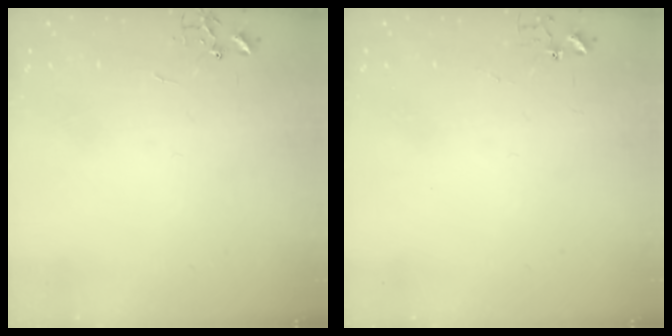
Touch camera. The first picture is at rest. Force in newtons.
{"total": 3.4, "press": 3.4, "slide": 0.3}